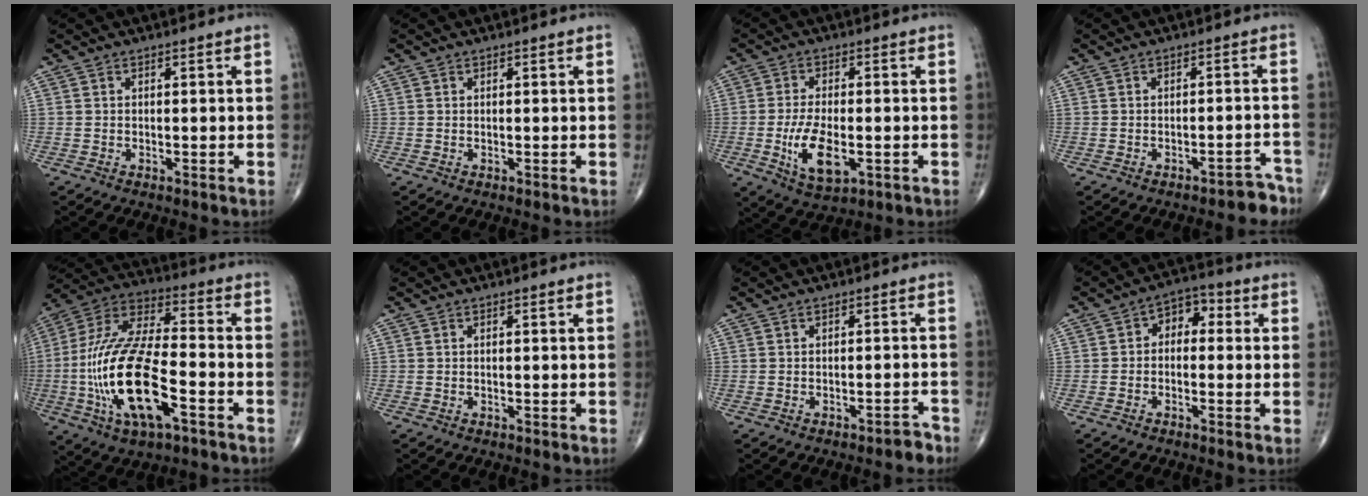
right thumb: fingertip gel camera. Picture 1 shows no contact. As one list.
[{"total": 0.0}, {"total": 9.6, "force": [-2.3, 4.5, 8.2], "torque": [-0.151, -0.005, -0.034]}, {"total": 4.2, "force": [-3.6, 1.8, 1.2], "torque": [0.004, 0.040, -0.044]}, {"total": 22.8, "force": [-6.3, 8.9, 20.0], "torque": [-0.424, 0.027, -0.107]}, {"total": 0.0}, {"total": 2.0, "force": [-1.7, 0.7, 0.7], "torque": [-0.008, 0.019, -0.021]}, {"total": 5.4, "force": [0.3, 3.8, 3.8], "torque": [-0.023, 0.024, -0.011]}]